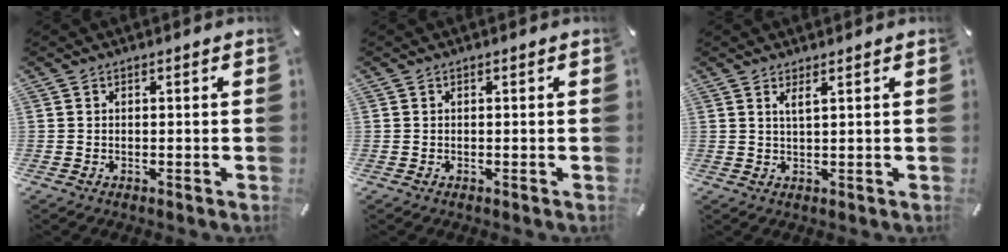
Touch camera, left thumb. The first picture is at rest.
{"total": 0.0}
{"total": 2.2, "force": [1.3, 0.2, 1.8], "torque": [-0.037, 0.000, 0.022]}